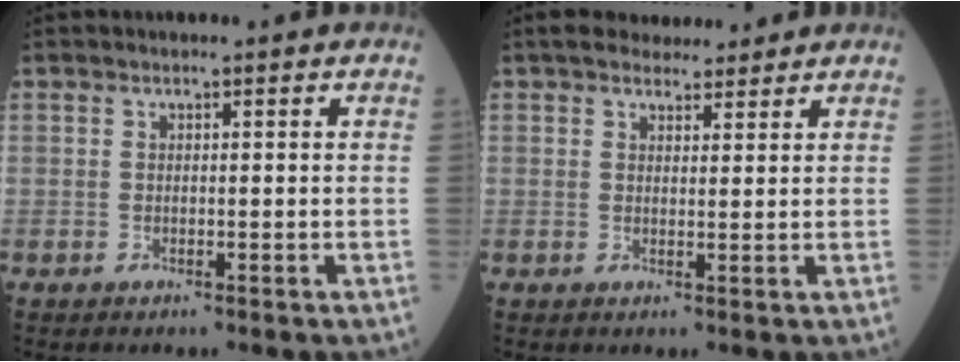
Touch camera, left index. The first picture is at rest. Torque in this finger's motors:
{"motor_torque": [0.39, -0.33, 0.01, 0.00]}